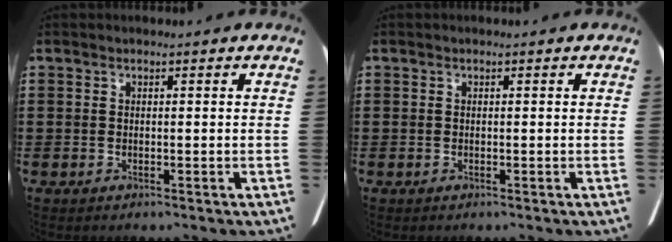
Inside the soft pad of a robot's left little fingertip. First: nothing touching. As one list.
[{"total": 0.0}]